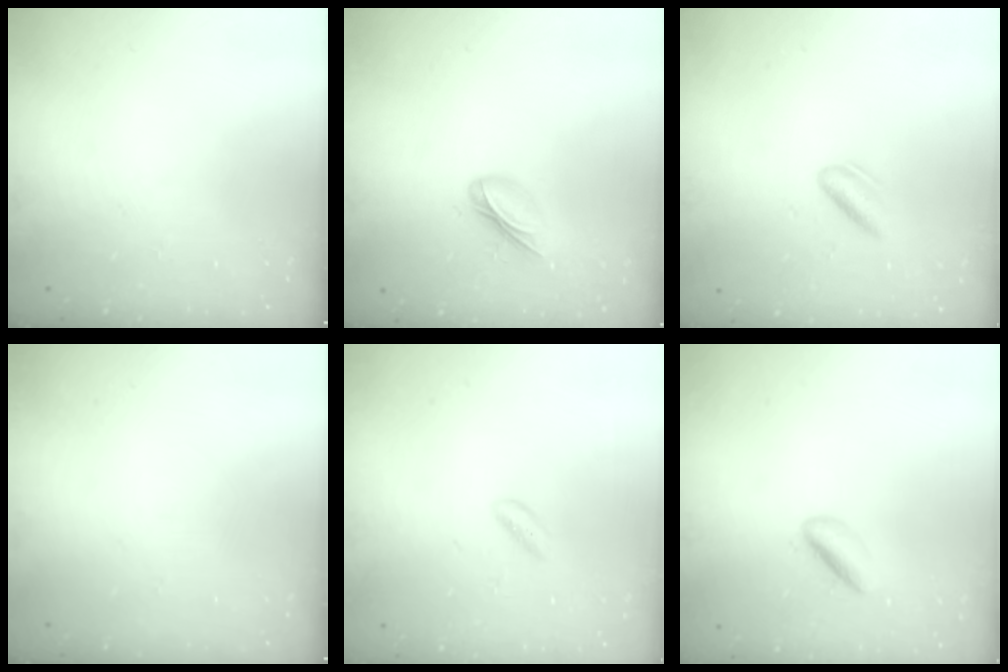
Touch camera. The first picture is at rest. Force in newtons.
{"total": 6.1, "press": 6.0, "slide": 0.7}
{"total": 3.9, "press": 3.6, "slide": 1.3}
{"total": 0.0}
{"total": 1.3, "press": 1.1, "slide": 0.7}
{"total": 2.0, "press": 2.0, "slide": 0.0}